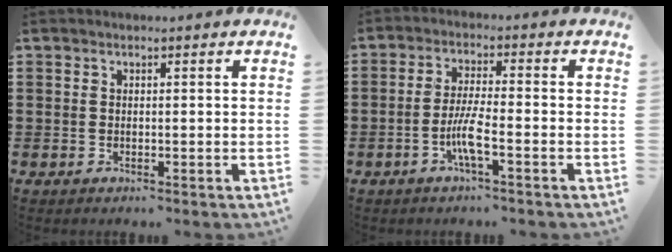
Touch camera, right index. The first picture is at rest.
{"total": 5.4, "force": [-2.3, 0.5, 4.8], "torque": [-0.110, -0.015, -0.048]}